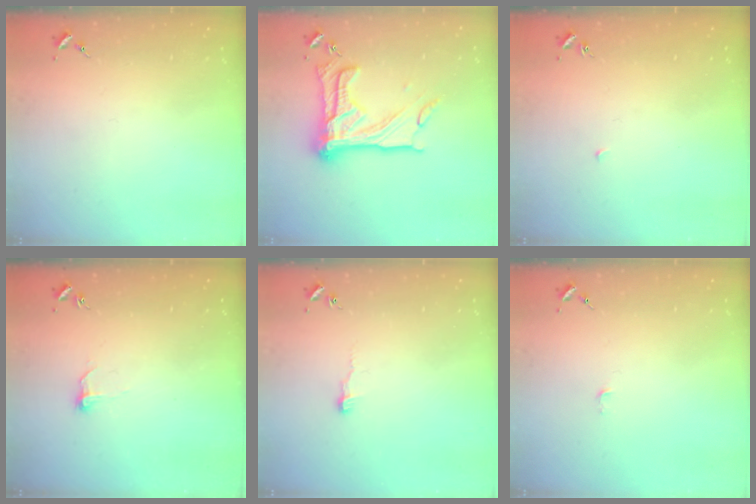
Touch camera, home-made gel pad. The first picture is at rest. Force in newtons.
{"total": 23.4, "press": 23.2, "slide": 2.4}
{"total": 2.1, "press": 2.1, "slide": 0.1}
{"total": 5.5, "press": 5.5, "slide": 0.6}
{"total": 3.4, "press": 3.3, "slide": 0.2}
{"total": 2.3, "press": 2.3, "slide": 0.3}